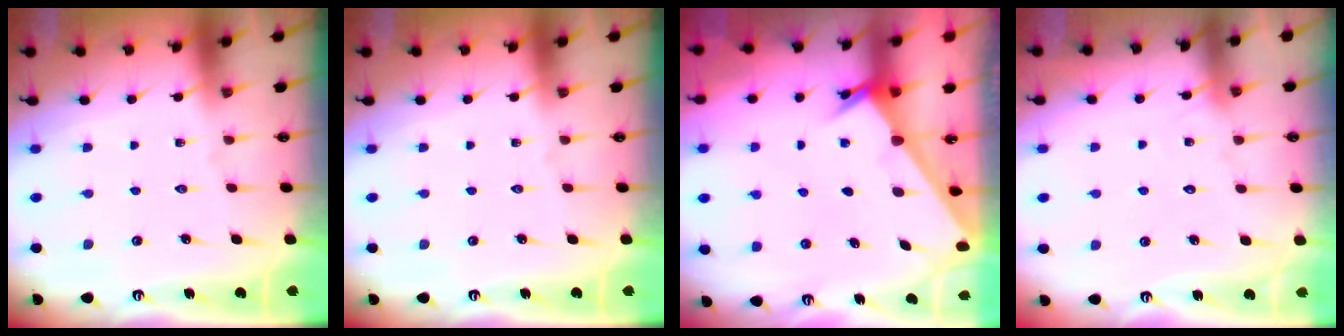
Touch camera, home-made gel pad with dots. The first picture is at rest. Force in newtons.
{"total": 0.0}
{"total": 2.3, "press": 2.3, "slide": 0.3}
{"total": 5.0, "press": 5.0, "slide": 0.5}